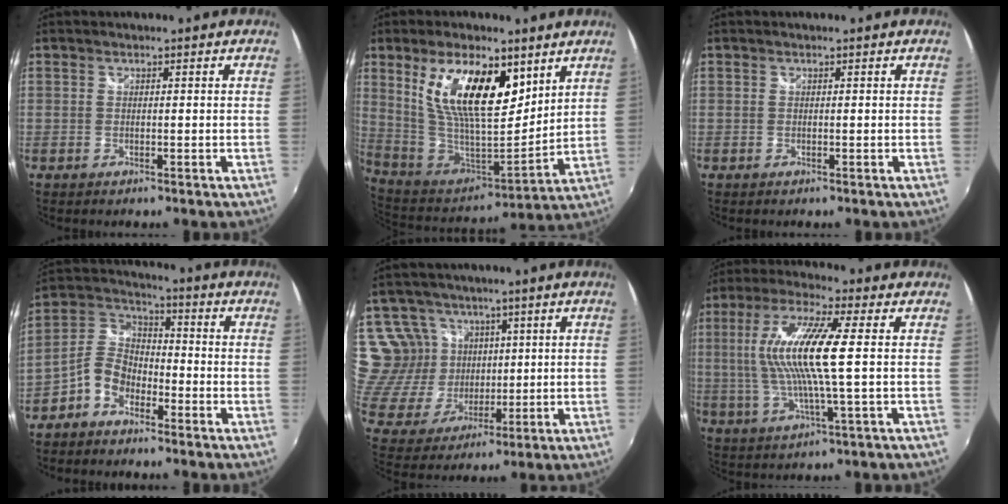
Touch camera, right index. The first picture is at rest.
{"total": 20.0, "force": [8.7, 8.5, 15.9], "torque": [-0.303, 0.001, 0.173]}
{"total": 0.0}
{"total": 7.3, "force": [-4.6, 4.5, 3.5], "torque": [-0.081, 0.023, -0.099]}
{"total": 13.1, "force": [6.7, 10.3, 4.5], "torque": [-0.113, 0.005, 0.151]}
{"total": 14.6, "force": [1.3, 1.4, 14.4], "torque": [-0.276, 0.003, 0.024]}